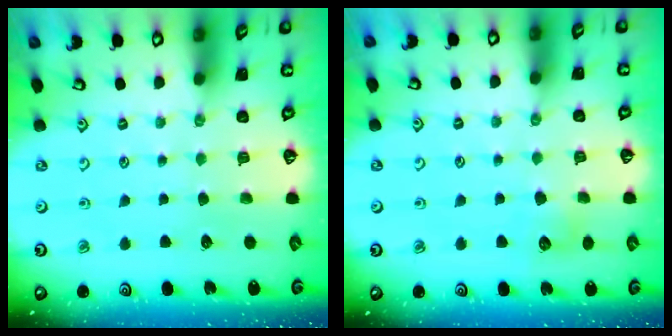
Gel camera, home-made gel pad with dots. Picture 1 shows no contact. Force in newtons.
{"total": 6.3, "press": 6.2, "slide": 0.9}